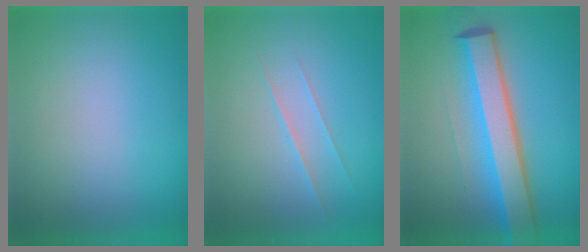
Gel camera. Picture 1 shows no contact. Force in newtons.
{"total": 1.7}
{"total": 8.0}